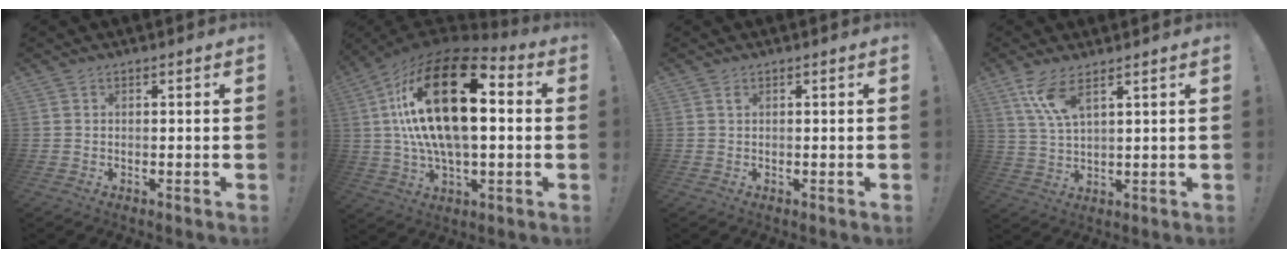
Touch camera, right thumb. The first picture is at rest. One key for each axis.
{"total": 26.9, "fx": 5.0, "fy": 12.1, "fz": 23.4, "tx": -0.439, "ty": -0.015, "tz": 0.079}
{"total": 0.6, "fx": 0.4, "fy": 0.2, "fz": 0.5, "tx": -0.010, "ty": 0.001, "tz": 0.007}
{"total": 8.0, "fx": 4.8, "fy": 2.1, "fz": 6.1, "tx": -0.122, "ty": -0.018, "tz": 0.089}